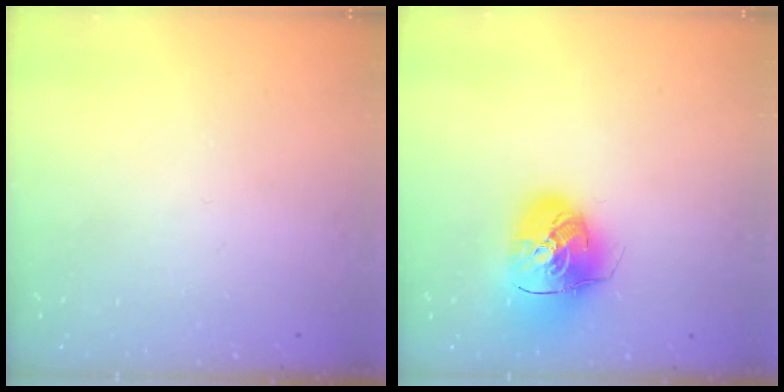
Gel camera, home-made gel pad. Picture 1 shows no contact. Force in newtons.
{"total": 14.7, "press": 14.5, "slide": 2.4}